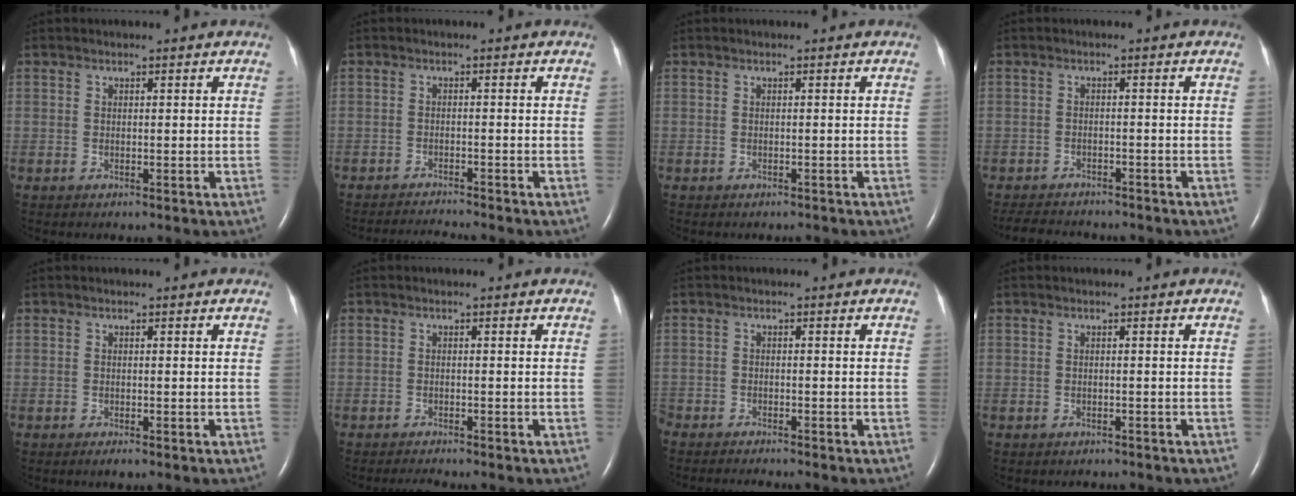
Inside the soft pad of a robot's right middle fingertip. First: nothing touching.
{"total": 4.1, "force": [-3.9, -1.3, 0.4], "torque": [-0.010, -0.019, -0.064]}
{"total": 0.6, "force": [-0.5, 0.3, 0.0], "torque": [-0.004, 0.000, -0.008]}
{"total": 7.4, "force": [-7.0, 1.3, 2.0], "torque": [-0.033, -0.010, -0.107]}
{"total": 0.8, "force": [-0.6, 0.0, 0.6], "torque": [-0.012, -0.002, -0.009]}
{"total": 1.7, "force": [-1.6, 0.5, 0.3], "torque": [-0.006, -0.003, -0.018]}
{"total": 5.3, "force": [-5.0, 0.1, 1.7], "torque": [-0.017, -0.016, -0.080]}
{"total": 1.5, "force": [-1.3, 0.6, 0.1], "torque": [-0.007, -0.001, -0.018]}